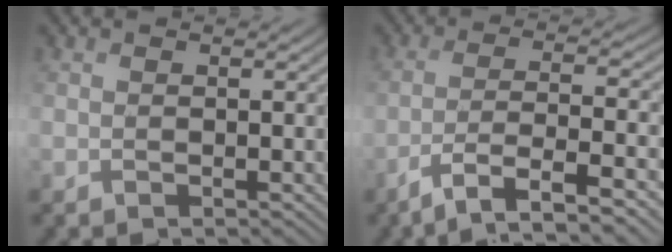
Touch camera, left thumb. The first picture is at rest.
{"total": 9.1, "force": [-5.1, 2.2, 7.2], "torque": [-0.119, 0.000, -0.084]}